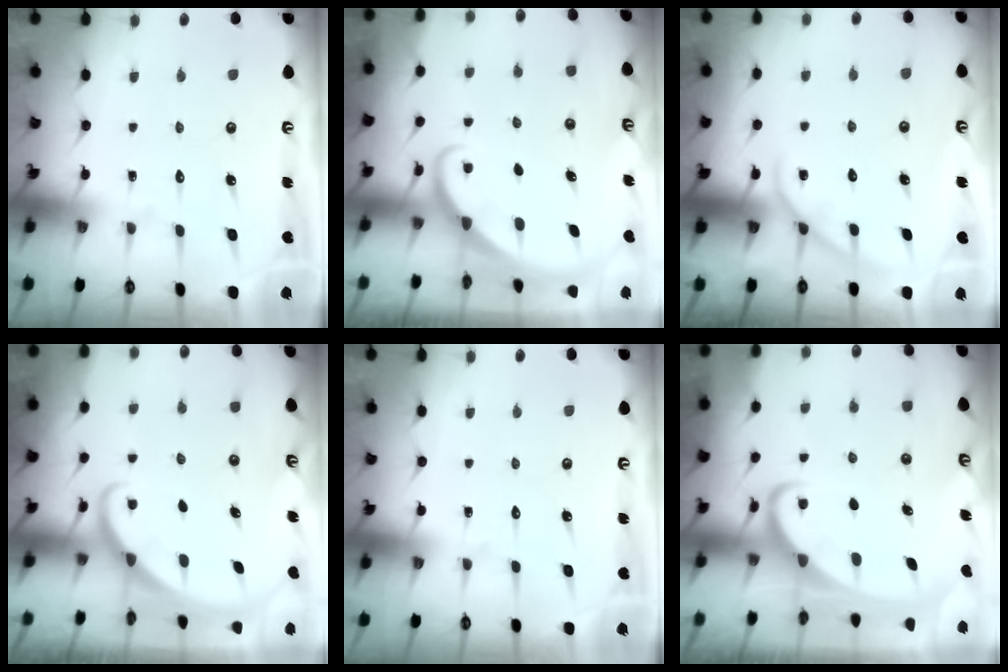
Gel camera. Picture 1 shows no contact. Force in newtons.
{"total": 1.7, "press": 1.7, "slide": 0.1}
{"total": 4.4, "press": 4.4, "slide": 0.4}
{"total": 1.6, "press": 1.6, "slide": 0.1}
{"total": 0.0}
{"total": 3.7, "press": 3.7, "slide": 0.4}